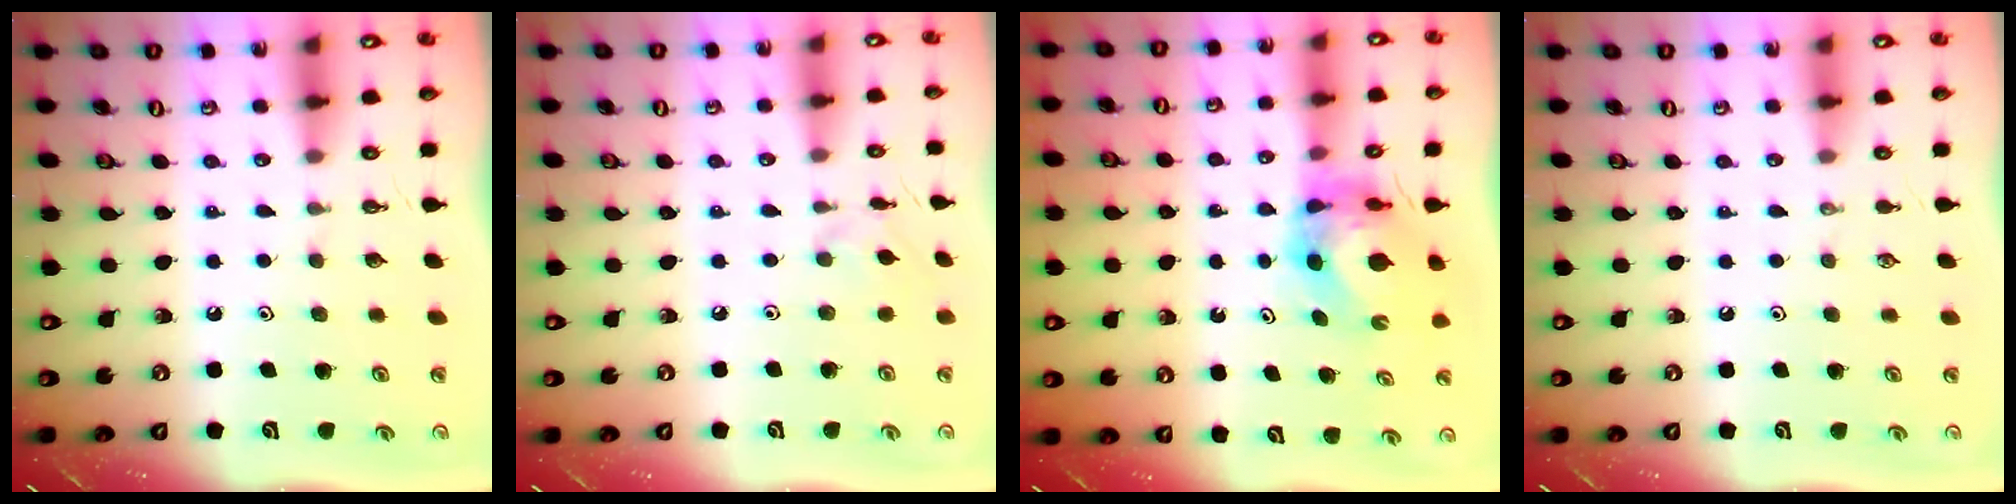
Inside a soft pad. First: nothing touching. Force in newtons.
{"total": 1.8, "press": 1.8, "slide": 0.4}
{"total": 7.3, "press": 7.2, "slide": 0.7}
{"total": 0.0}